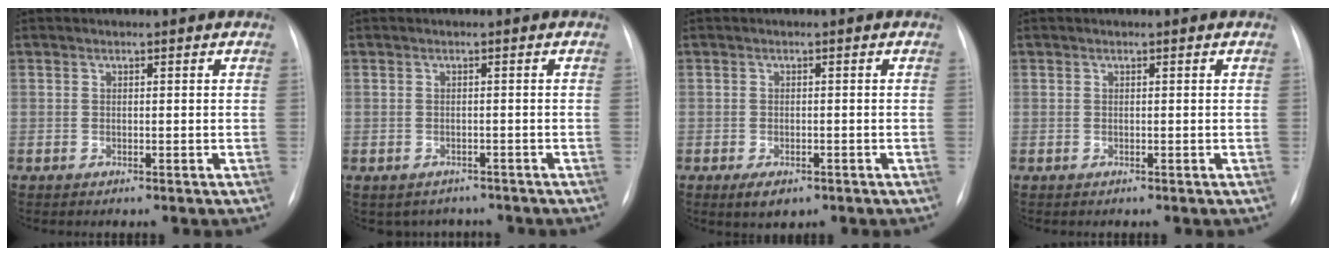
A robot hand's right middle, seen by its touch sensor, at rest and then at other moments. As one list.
[{"total": 3.9, "force": [-3.2, 2.2, 0.1], "torque": [0.001, 0.013, -0.038]}, {"total": 3.1, "force": [-1.8, 1.5, 2.1], "torque": [-0.036, -0.005, -0.018]}, {"total": 0.0}]